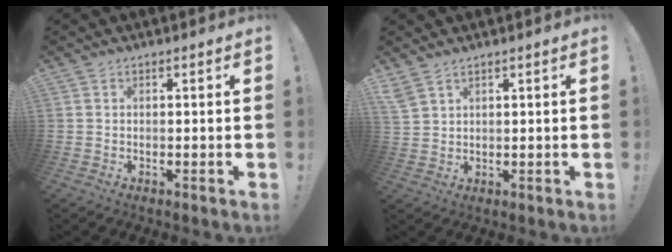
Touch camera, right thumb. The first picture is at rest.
{"total": 4.3, "force": [3.4, 1.7, 2.0], "torque": [-0.043, -0.013, 0.068]}